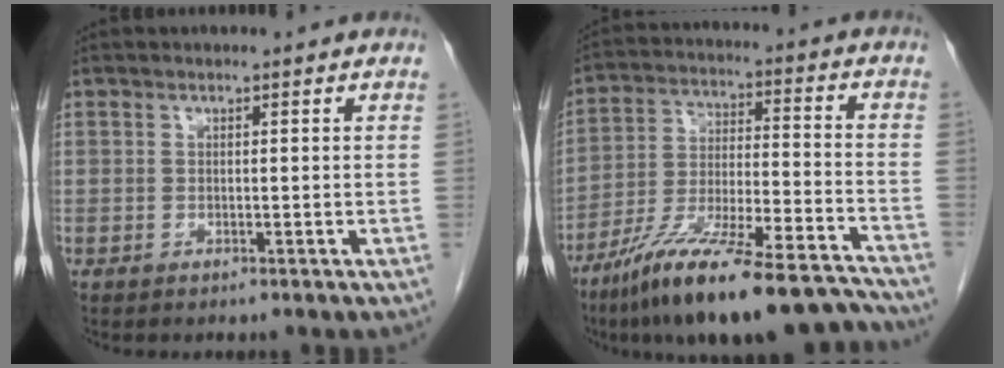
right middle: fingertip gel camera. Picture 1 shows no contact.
{"total": 22.0, "force": [-18.0, 2.7, 12.4], "torque": [-0.174, -0.003, -0.298]}